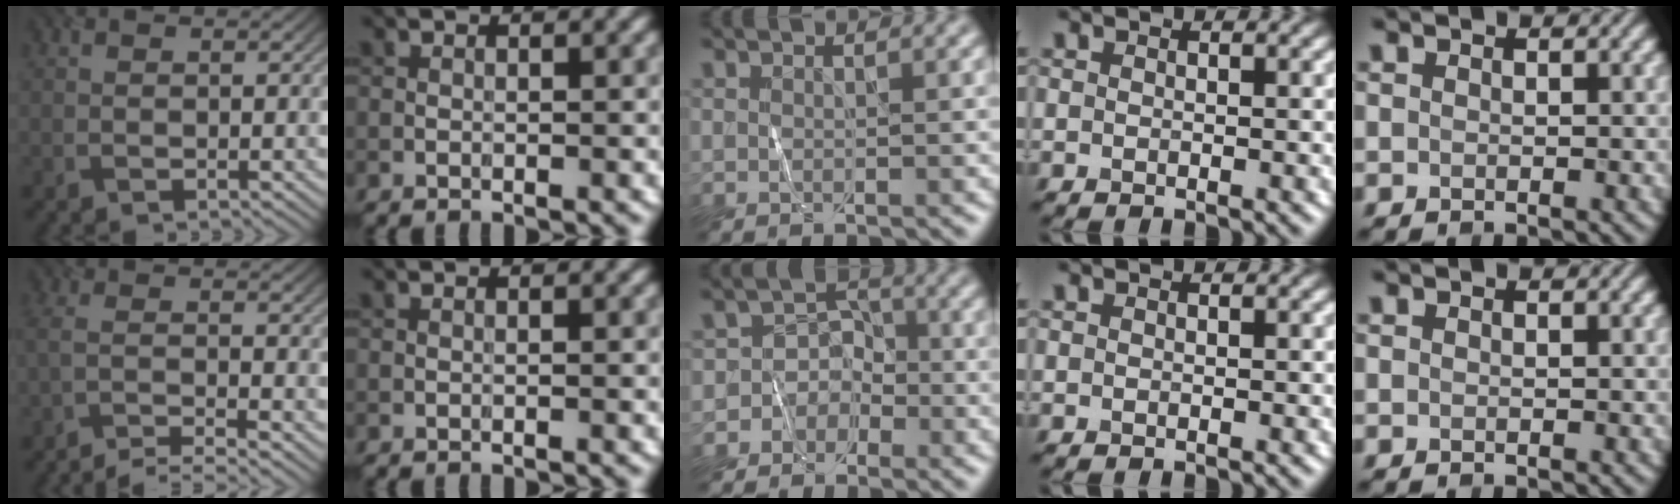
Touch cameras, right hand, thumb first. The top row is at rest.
{"thumb": {"total": 4.8, "force": [-3.9, 0.8, 2.8], "torque": [-0.041, -0.002, -0.080]}, "middle": {"total": 2.8, "force": [-2.0, 2.0, -0.2], "torque": [0.038, 0.015, -0.049]}}